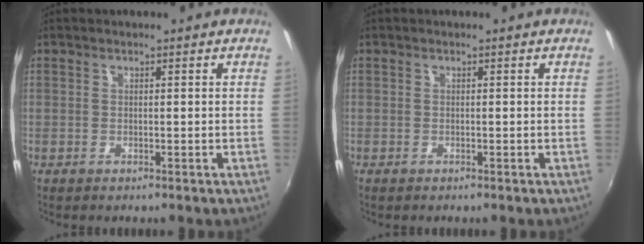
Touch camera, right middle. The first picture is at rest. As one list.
[{"total": 0.5, "force": [-0.4, 0.3, 0.1], "torque": [-0.005, -0.004, -0.008]}]